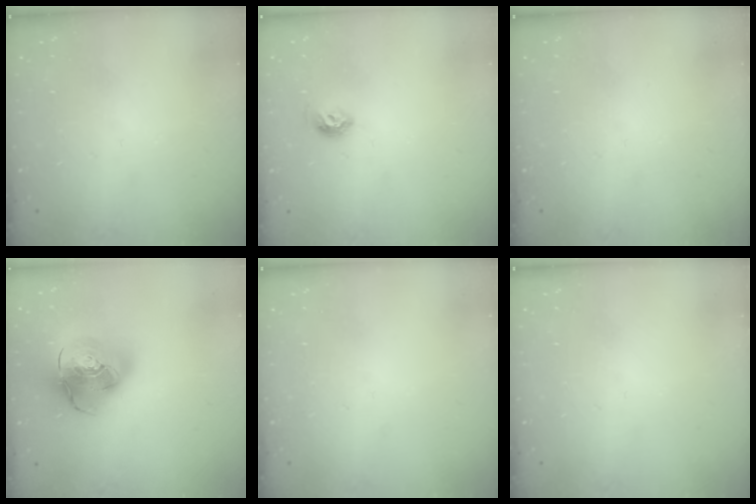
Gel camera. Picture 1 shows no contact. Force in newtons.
{"total": 6.6, "press": 6.6, "slide": 0.9}
{"total": 0.0}
{"total": 22.5, "press": 22.3, "slide": 3.4}
{"total": 0.0}
{"total": 0.0}